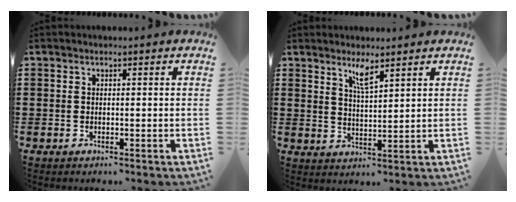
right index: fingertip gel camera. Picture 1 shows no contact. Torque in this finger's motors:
{"motor_torque": [0.01, 0.00, 0.06, 0.03]}